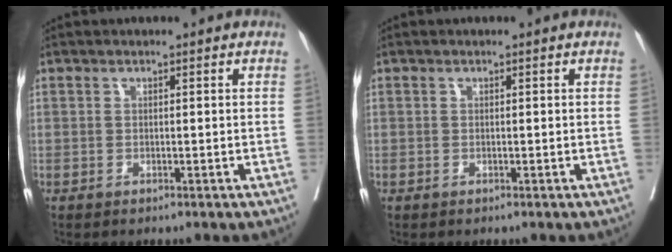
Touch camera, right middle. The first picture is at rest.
{"total": 0.0}